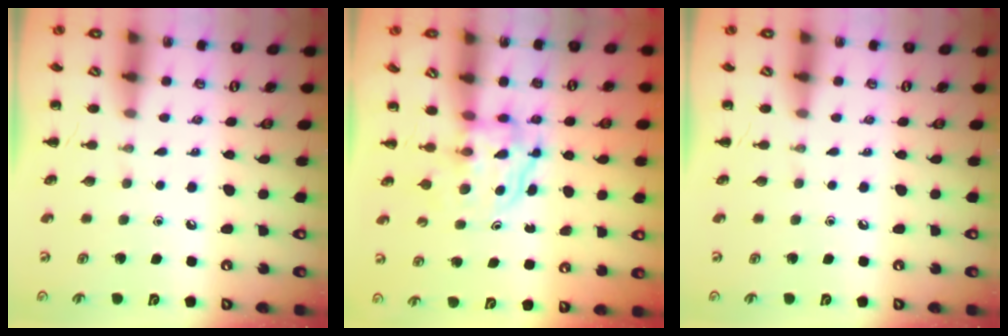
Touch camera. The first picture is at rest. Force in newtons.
{"total": 3.8, "press": 3.8, "slide": 0.2}
{"total": 0.0}